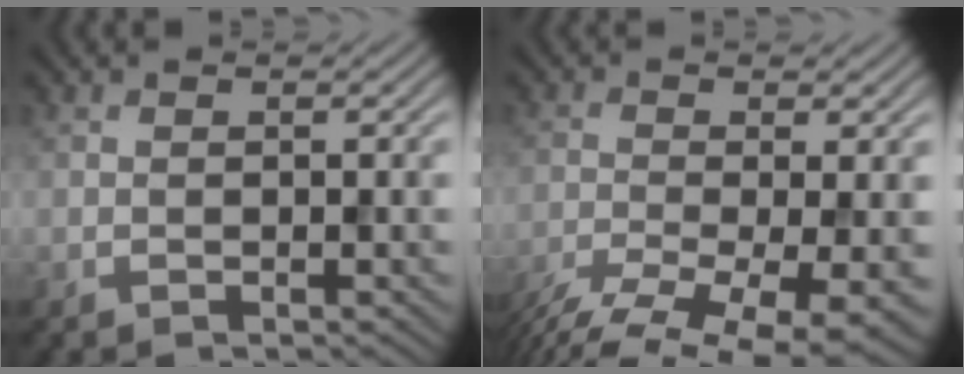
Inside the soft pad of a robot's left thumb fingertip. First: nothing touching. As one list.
[{"total": 9.7, "force": [-6.1, 2.6, 7.1], "torque": [-0.142, -0.023, -0.093]}]